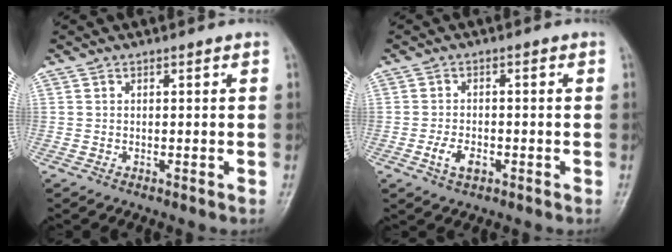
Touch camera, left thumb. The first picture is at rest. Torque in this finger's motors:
{"motor_torque": [-0.25, 0.50, 0.36, 0.05, 0.01]}